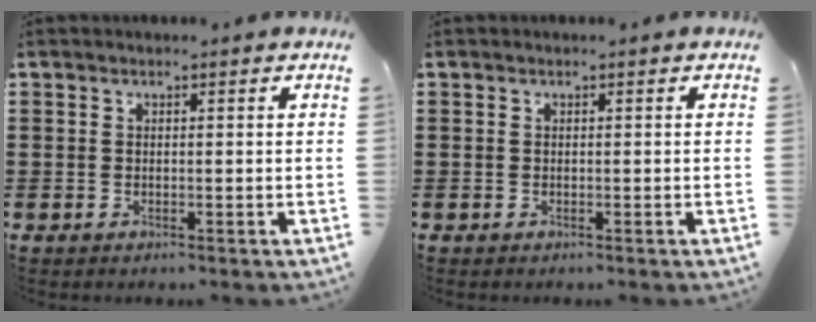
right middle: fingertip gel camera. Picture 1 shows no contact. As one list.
[{"total": 0.0}]